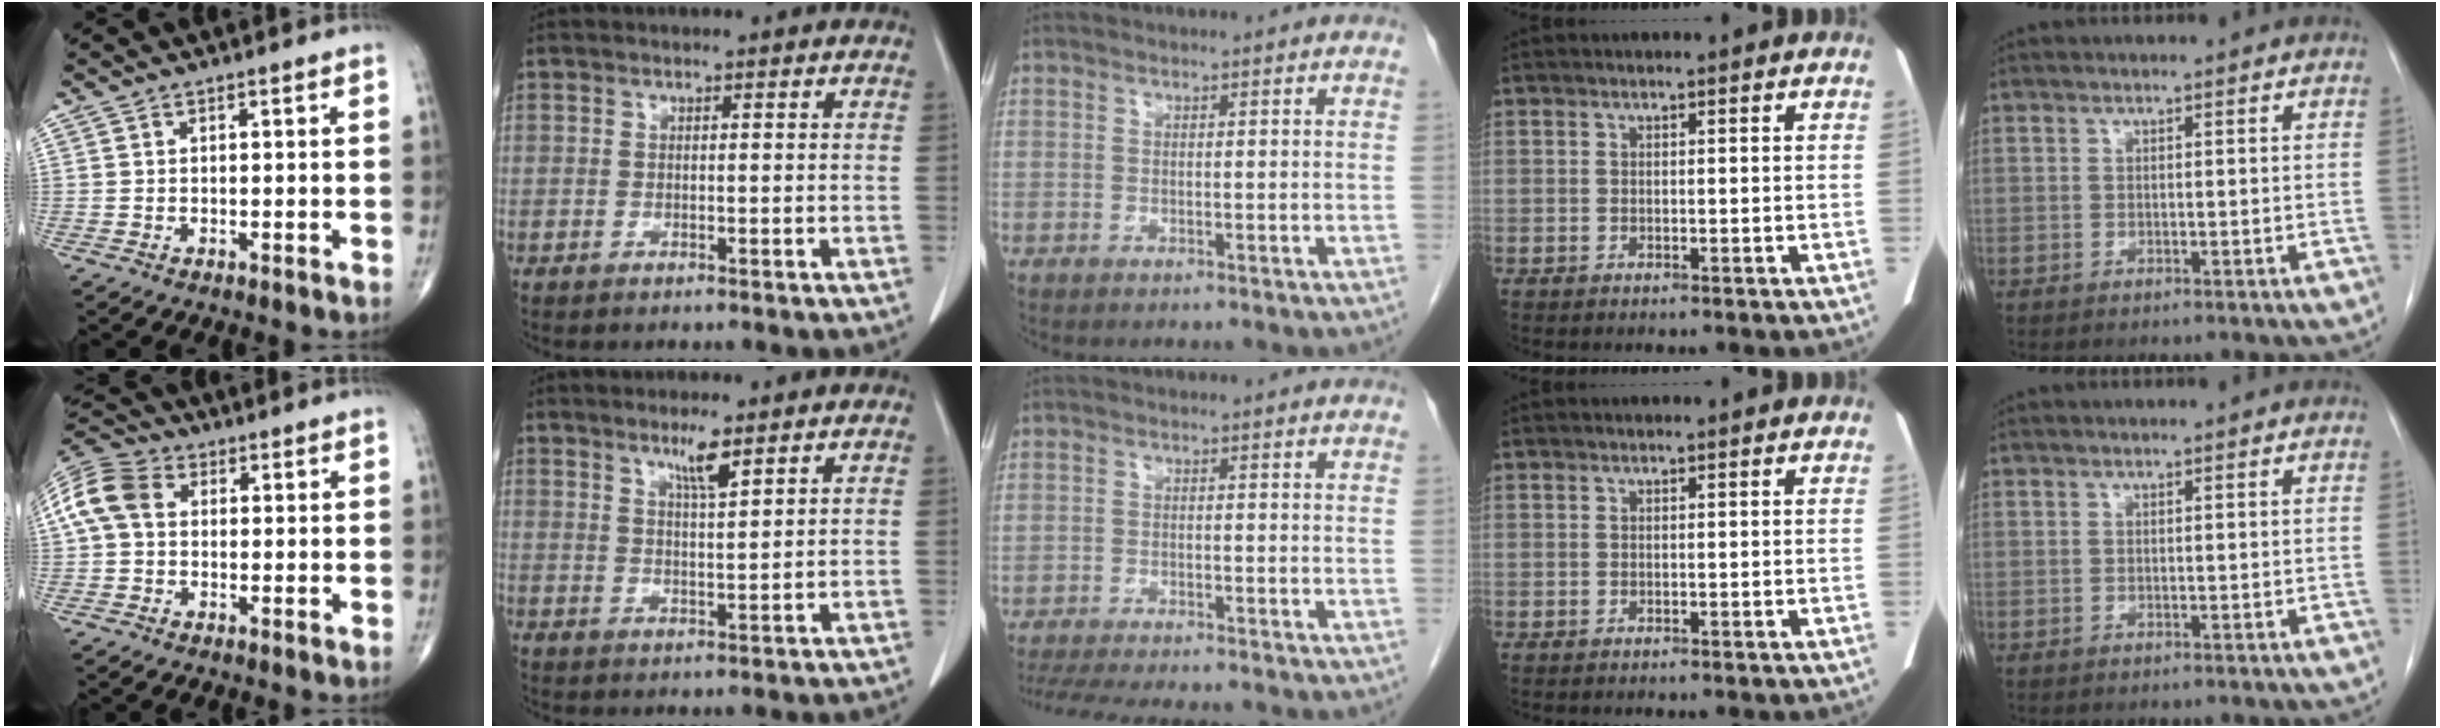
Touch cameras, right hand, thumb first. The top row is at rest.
{"thumb": {"total": 9.0, "force": [1.1, 6.7, 6.0], "torque": [-0.127, 0.032, 0.012]}, "index": {"total": 3.7, "force": [2.6, -0.1, 2.7], "torque": [-0.053, -0.006, 0.049]}, "middle": {"total": 13.1, "force": [-11.7, 1.7, 5.6], "torque": [-0.095, -0.017, -0.167]}}